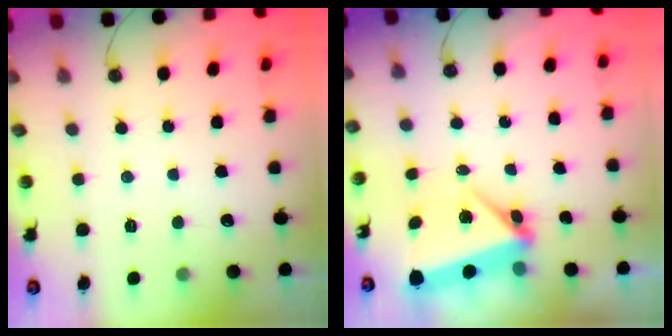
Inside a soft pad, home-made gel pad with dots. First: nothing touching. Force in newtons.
{"total": 5.9, "press": 5.7, "slide": 1.3}